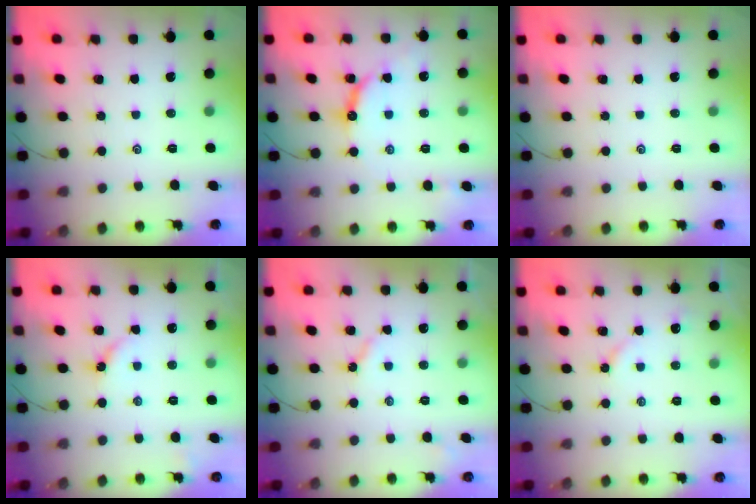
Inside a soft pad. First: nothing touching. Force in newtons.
{"total": 9.8, "press": 9.8, "slide": 0.4}
{"total": 0.0}
{"total": 4.8, "press": 4.7, "slide": 0.6}
{"total": 3.2, "press": 3.2, "slide": 0.3}
{"total": 5.2, "press": 5.2, "slide": 0.5}